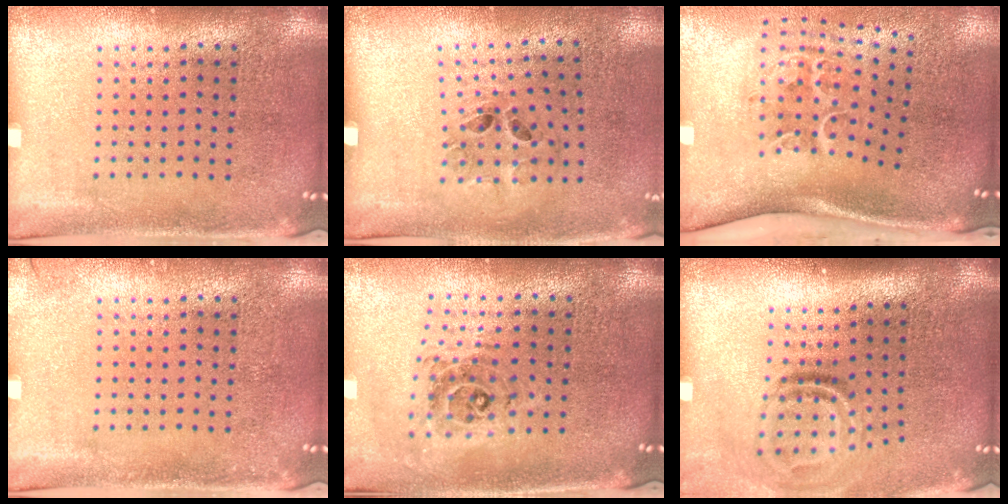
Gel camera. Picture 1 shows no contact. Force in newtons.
{"total": 1.3, "press": 0.7, "slide": 1.1}
{"total": 2.3, "press": 1.4, "slide": 1.9}
{"total": 0.7, "press": 0.7, "slide": 0.2}
{"total": 0.8, "press": 0.8, "slide": 0.2}
{"total": 1.9, "press": 1.1, "slide": 1.6}